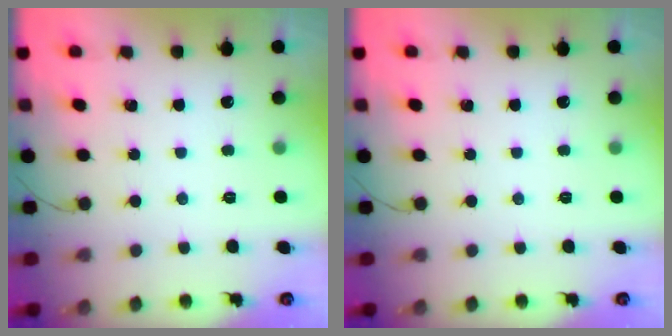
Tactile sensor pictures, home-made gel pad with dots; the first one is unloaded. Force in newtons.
{"total": 0.0}